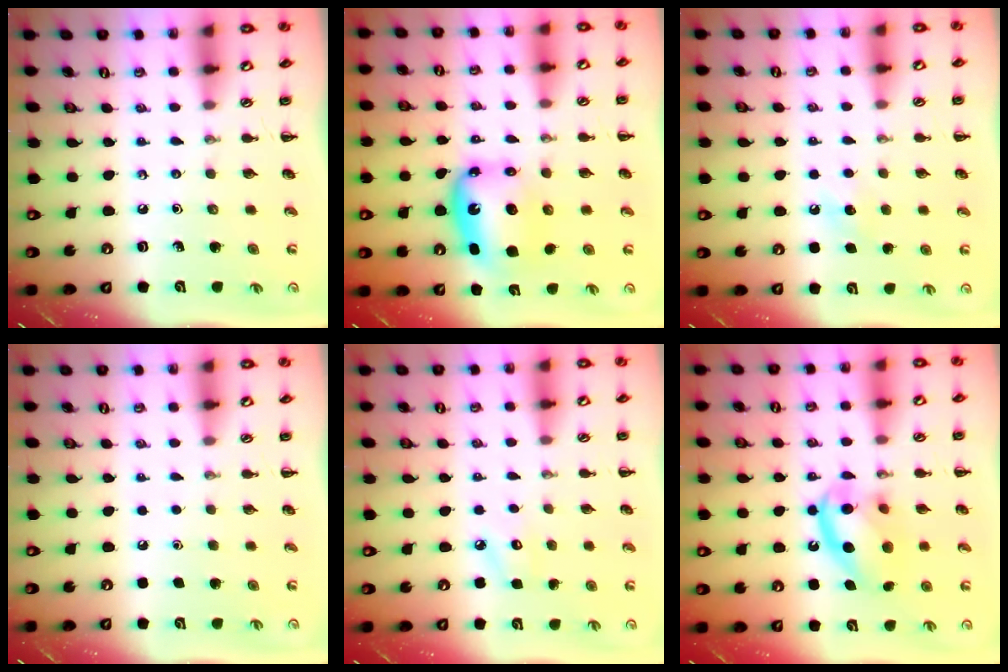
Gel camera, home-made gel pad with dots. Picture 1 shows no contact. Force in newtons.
{"total": 8.5, "press": 8.2, "slide": 2.3}
{"total": 5.7, "press": 5.6, "slide": 1.3}
{"total": 1.6, "press": 1.6, "slide": 0.1}
{"total": 6.9, "press": 6.6, "slide": 1.8}
{"total": 15.0, "press": 14.8, "slide": 2.5}